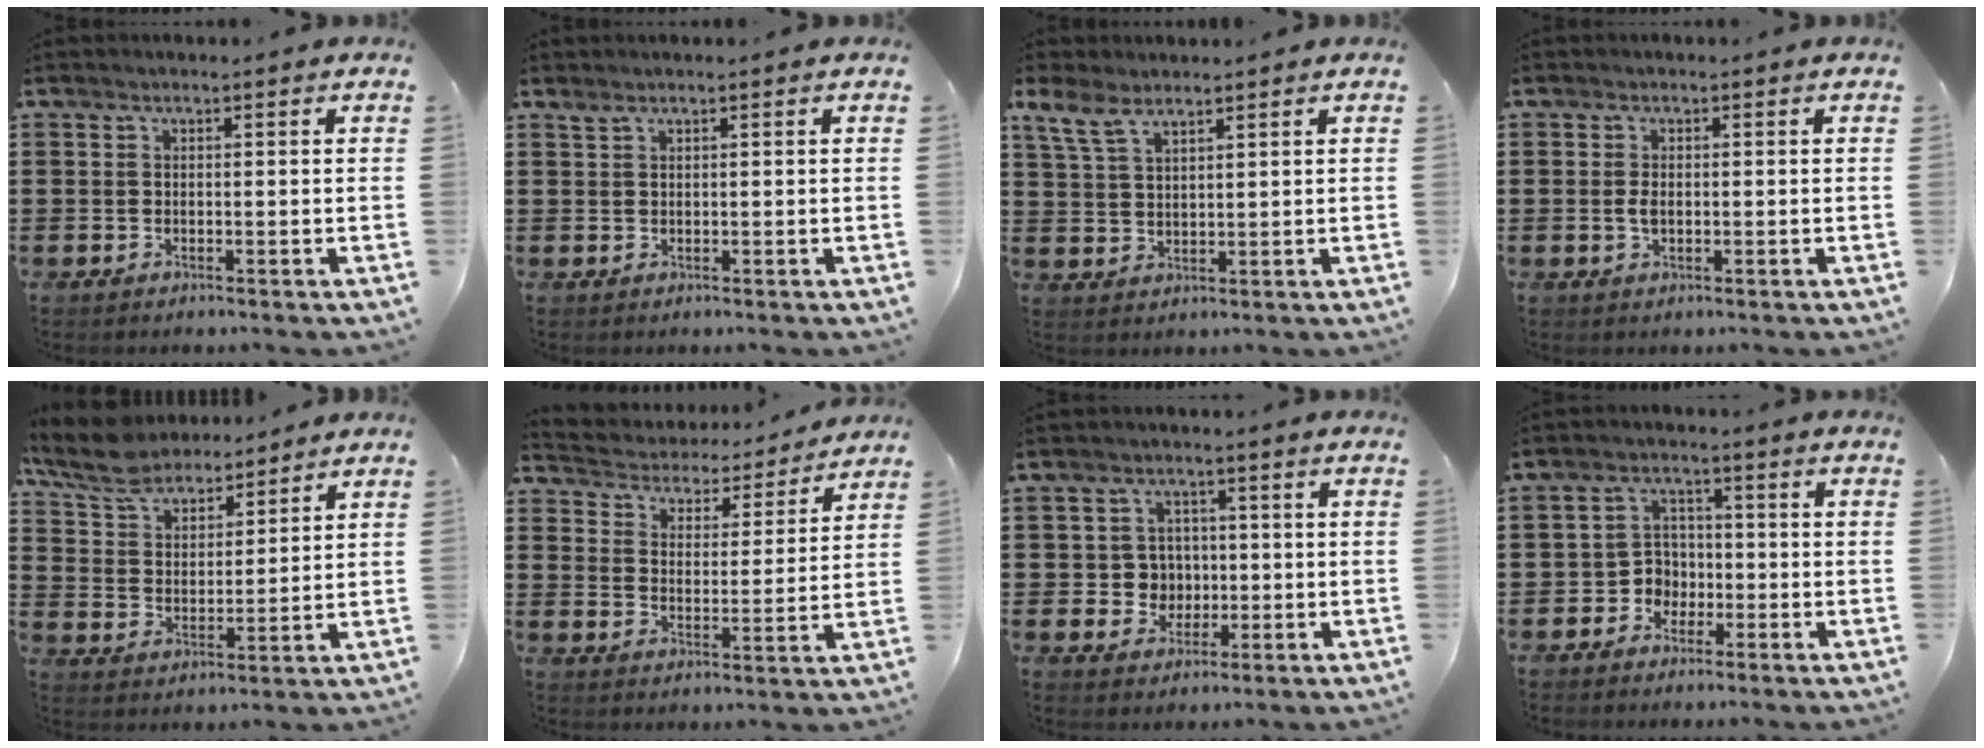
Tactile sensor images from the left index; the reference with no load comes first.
{"total": 0.6, "force": [0.4, 0.1, 0.3], "torque": [-0.008, 0.000, 0.009]}
{"total": 5.2, "force": [3.6, 2.1, 3.1], "torque": [-0.072, -0.001, 0.068]}
{"total": 1.9, "force": [-0.2, 0.9, 1.7], "torque": [-0.040, 0.000, -0.007]}
{"total": 8.0, "force": [7.1, 2.5, 2.8], "torque": [-0.086, -0.024, 0.127]}
{"total": 3.9, "force": [3.9, 0.3, -0.1], "torque": [-0.024, -0.034, 0.060]}
{"total": 4.4, "force": [-0.2, 4.2, 1.3], "torque": [-0.035, 0.008, -0.008]}
{"total": 3.9, "force": [-2.0, 3.2, 1.1], "torque": [-0.032, 0.008, -0.043]}